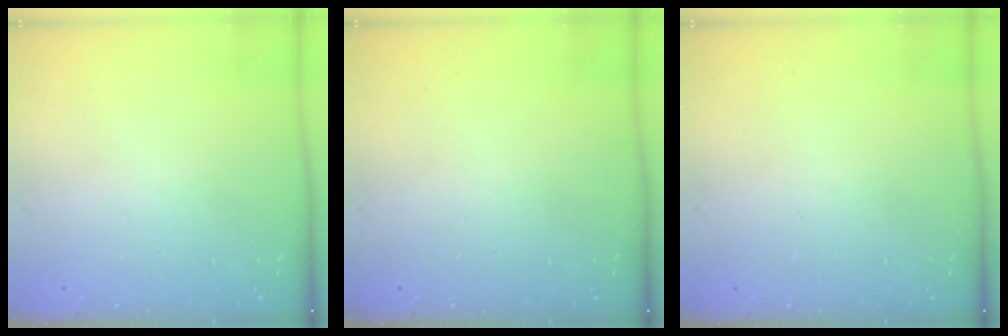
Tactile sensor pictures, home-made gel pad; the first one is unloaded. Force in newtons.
{"total": 0.0}
{"total": 0.0}